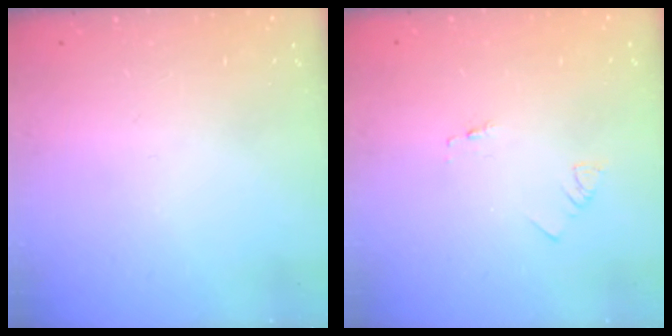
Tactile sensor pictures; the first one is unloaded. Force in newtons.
{"total": 1.3, "press": 1.2, "slide": 0.1}